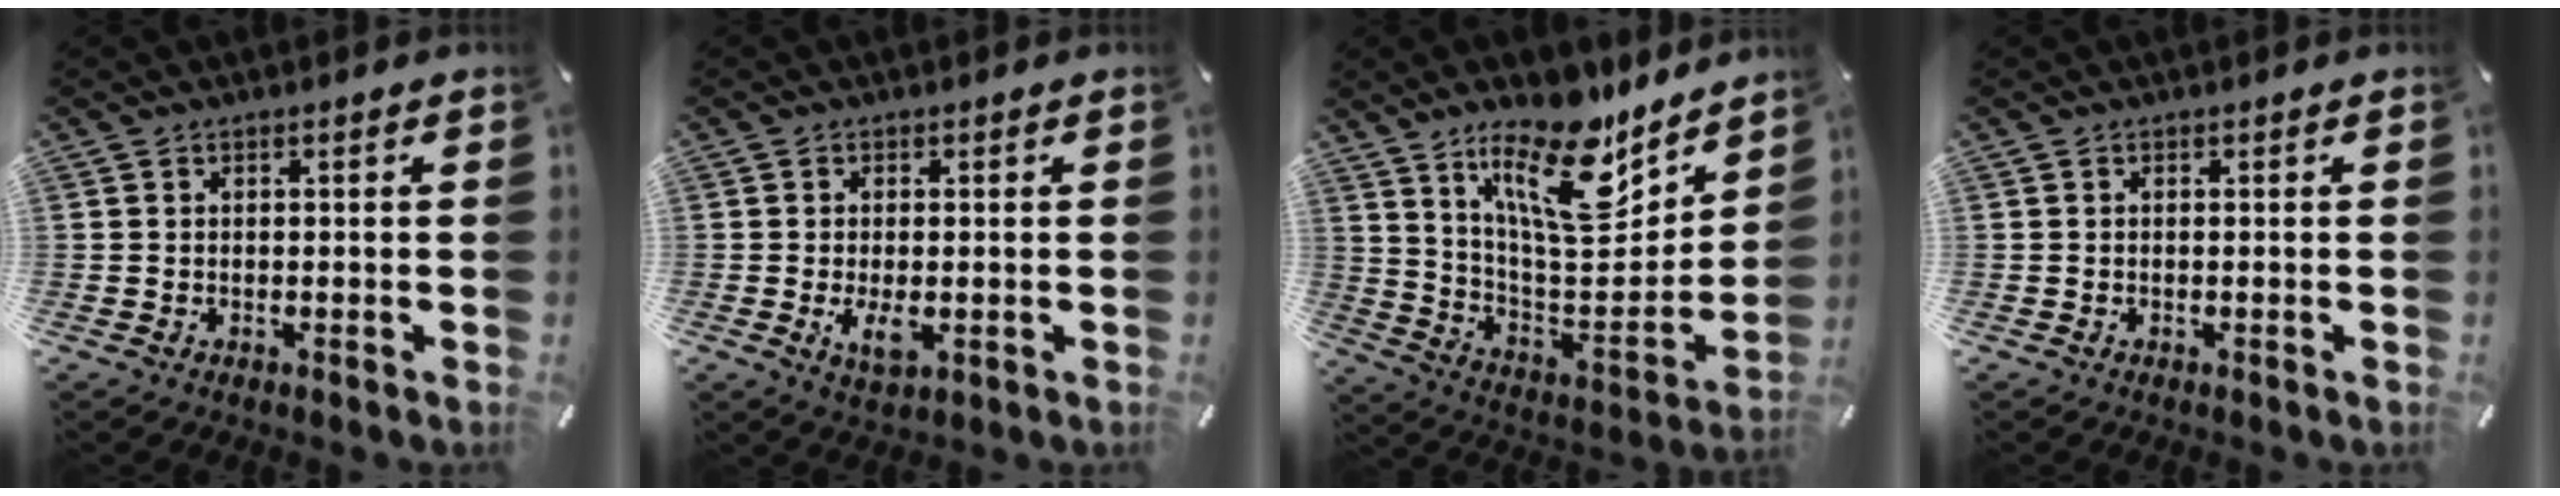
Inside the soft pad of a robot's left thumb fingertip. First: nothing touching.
{"total": 4.7, "force": [-0.7, 2.3, 4.1], "torque": [-0.088, -0.011, -0.018]}
{"total": 20.8, "force": [13.7, 8.4, 13.2], "torque": [-0.217, -0.090, 0.236]}
{"total": 0.0}